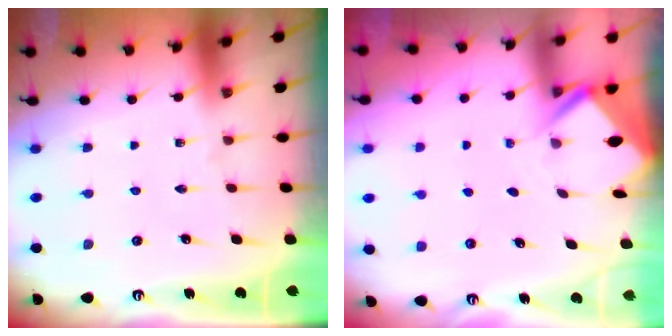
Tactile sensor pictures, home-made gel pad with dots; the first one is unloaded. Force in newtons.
{"total": 2.6, "press": 2.6, "slide": 0.1}